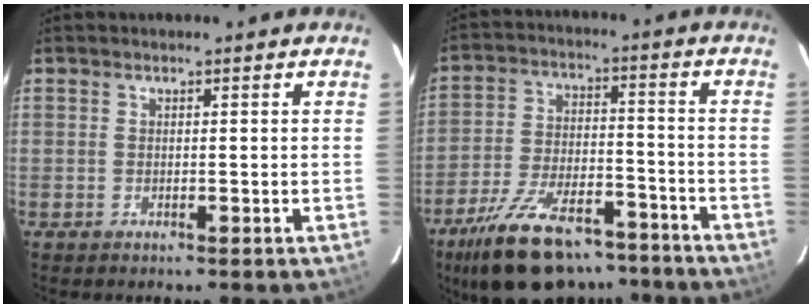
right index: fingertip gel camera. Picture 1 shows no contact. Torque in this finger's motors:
{"motor_torque": [1.39, -0.75, 0.52, 0.15]}